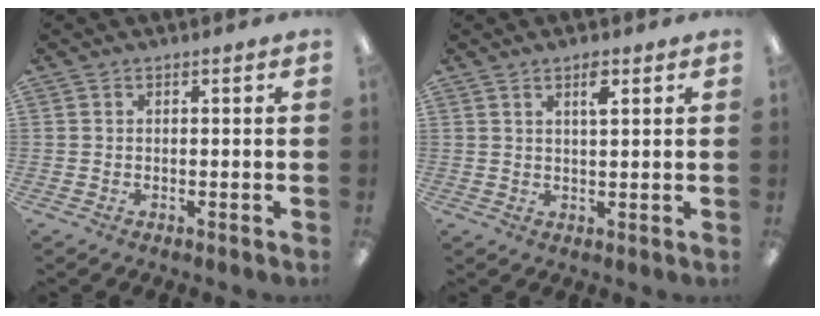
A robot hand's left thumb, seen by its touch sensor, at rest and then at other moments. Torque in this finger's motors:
{"motor_torque": [0.13, 0.06, 0.06, -0.18, 0.01]}